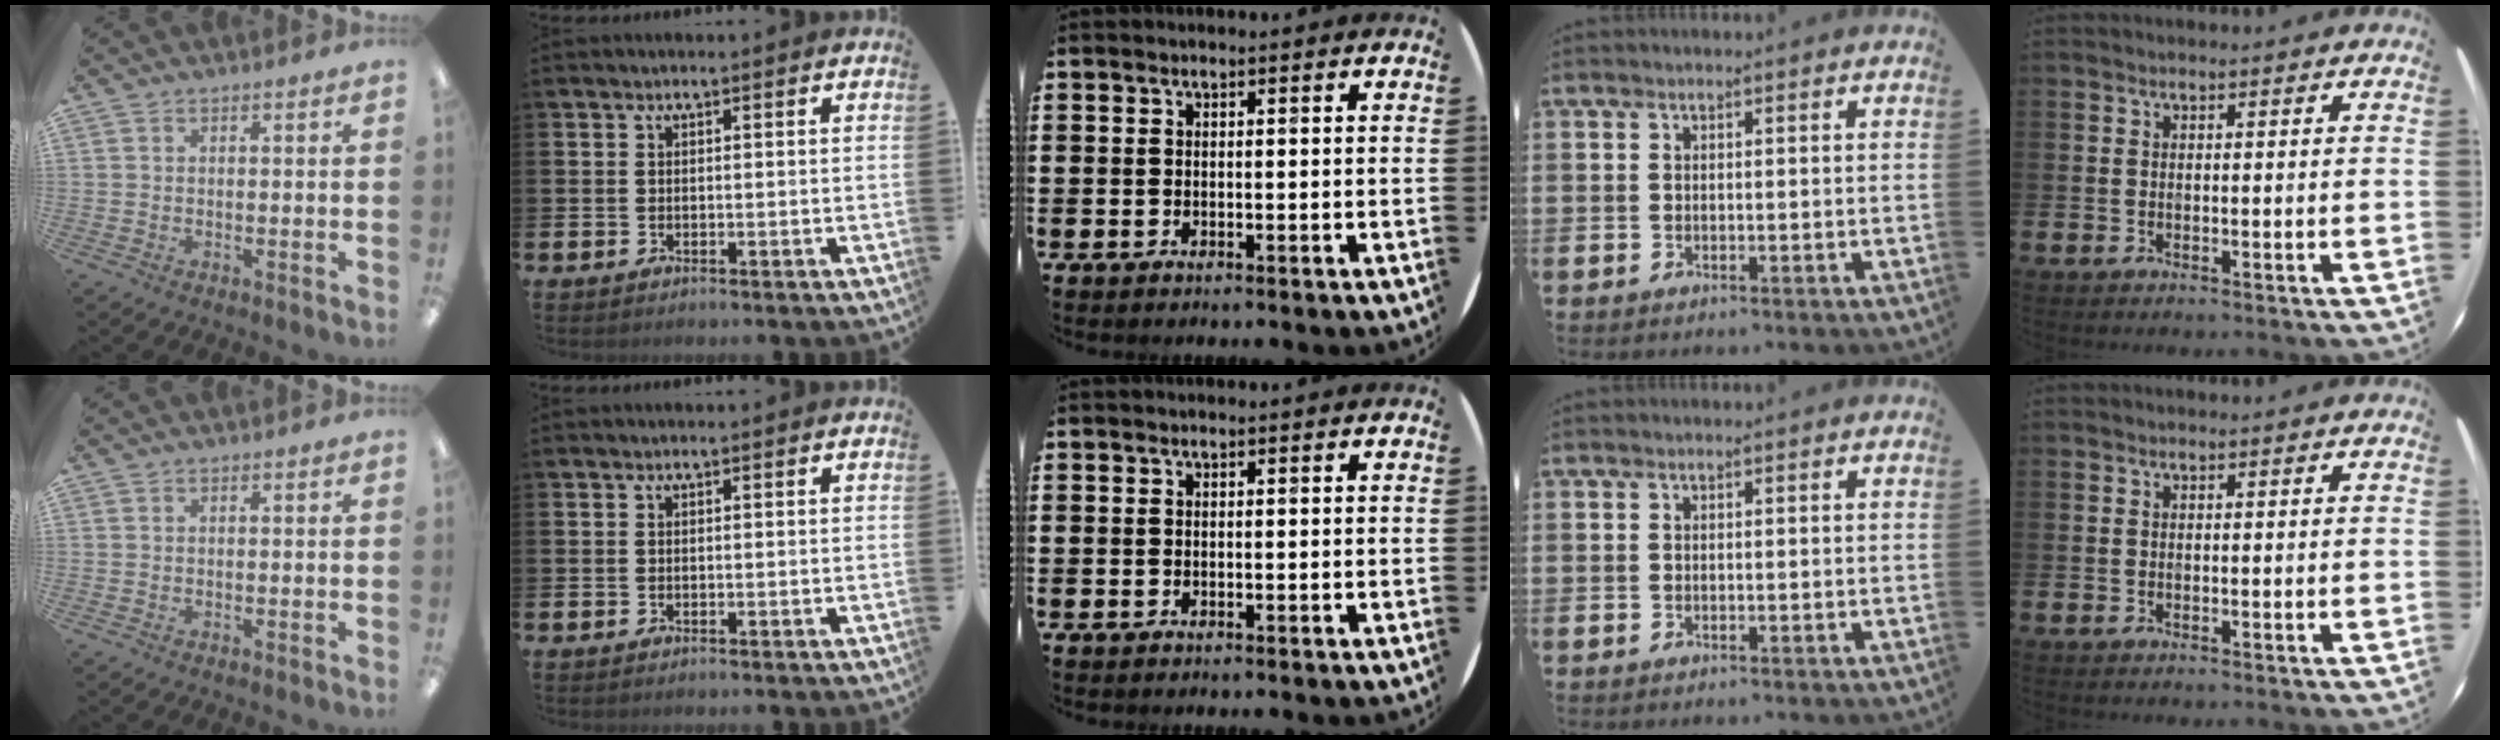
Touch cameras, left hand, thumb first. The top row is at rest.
{}